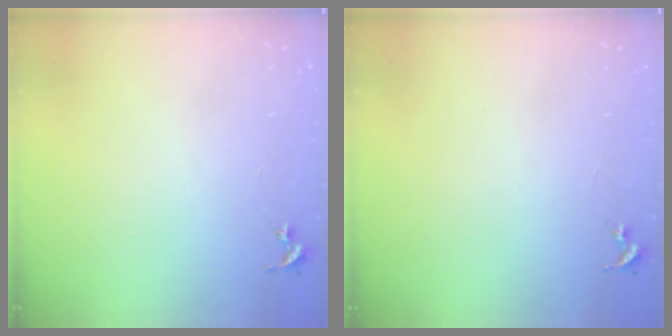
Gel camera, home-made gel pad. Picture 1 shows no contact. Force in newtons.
{"total": 0.0}